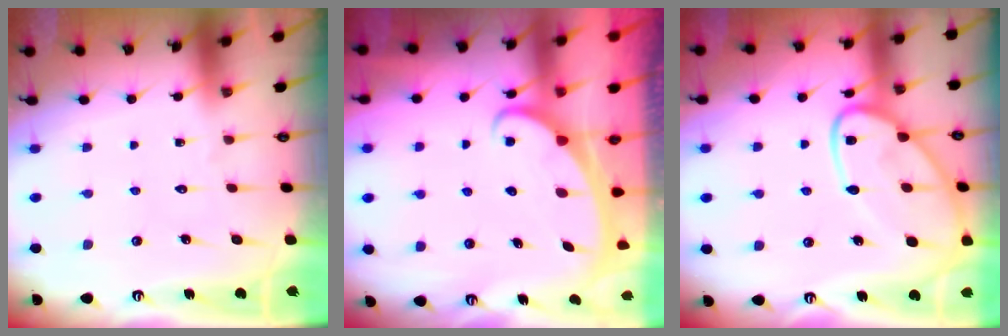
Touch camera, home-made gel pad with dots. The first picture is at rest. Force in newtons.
{"total": 2.1, "press": 2.1, "slide": 0.3}
{"total": 17.3, "press": 17.2, "slide": 1.4}